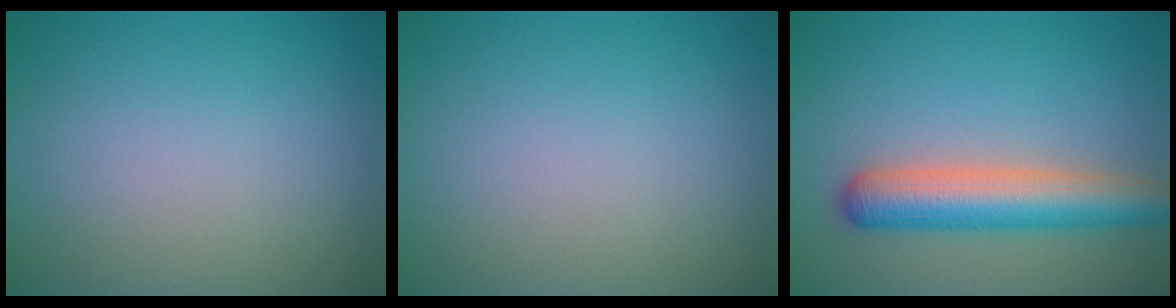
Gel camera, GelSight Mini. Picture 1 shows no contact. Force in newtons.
{"total": 0.0}
{"total": 6.0, "press": 6.0, "slide": 0.3}